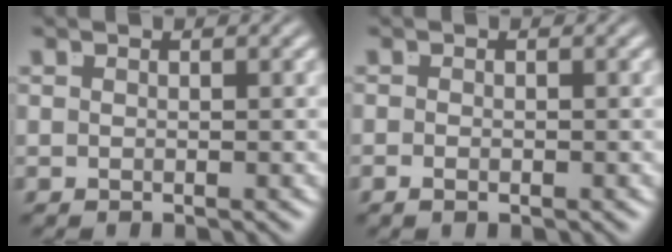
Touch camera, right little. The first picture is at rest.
{"total": 0.9, "force": [-0.8, -0.2, 0.4], "torque": [-0.008, -0.009, -0.009]}